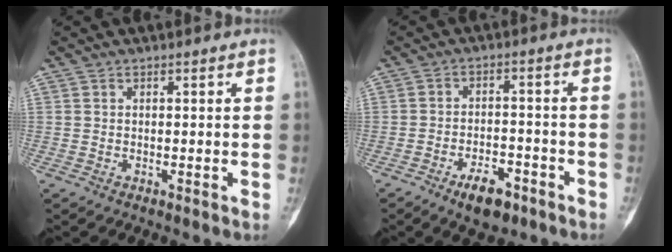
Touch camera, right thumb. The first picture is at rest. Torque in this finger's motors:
{"motor_torque": [1.32, 0.85, 0.64, -0.46, 0.11]}